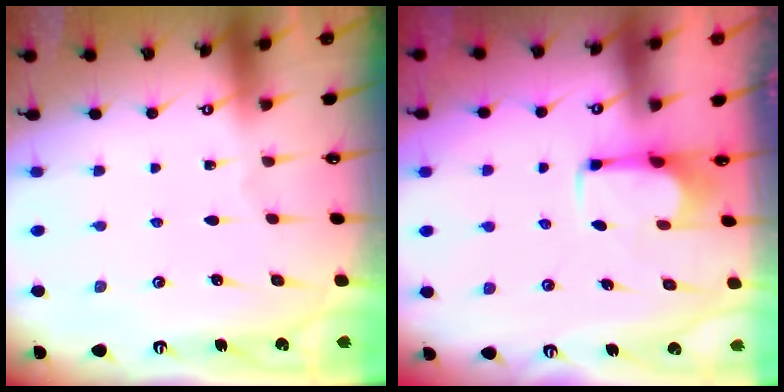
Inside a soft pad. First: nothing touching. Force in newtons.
{"total": 2.7, "press": 2.6, "slide": 0.9}